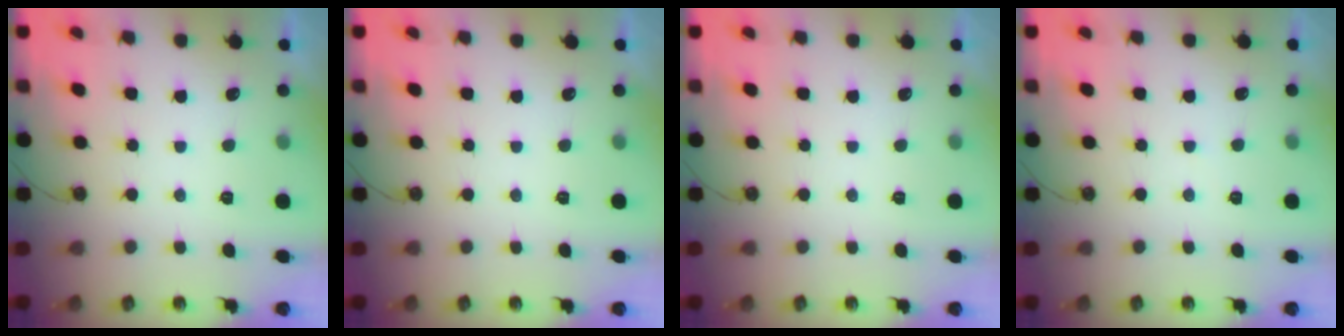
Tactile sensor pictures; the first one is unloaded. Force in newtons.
{"total": 0.0}
{"total": 0.0}
{"total": 2.7, "press": 2.6, "slide": 0.4}